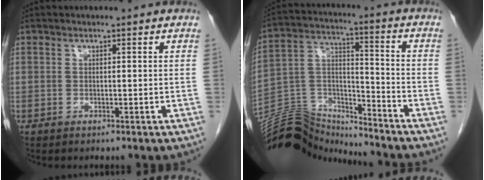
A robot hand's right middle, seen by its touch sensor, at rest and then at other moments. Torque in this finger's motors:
{"motor_torque": [1.07, -1.07, 0.13, 0.02]}